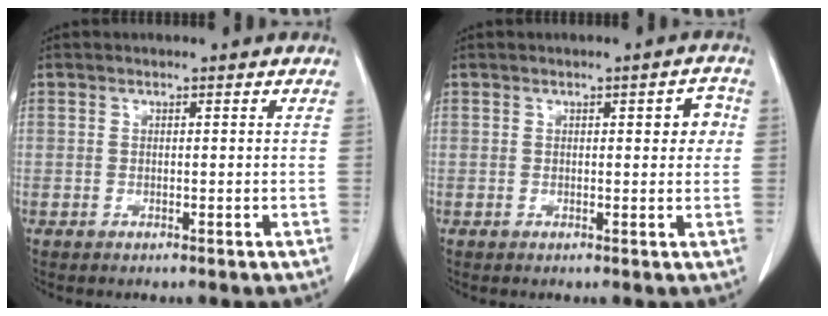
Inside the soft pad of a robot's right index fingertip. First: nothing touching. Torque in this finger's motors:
{"motor_torque": [0.28, -0.09, 0.00, 0.01]}